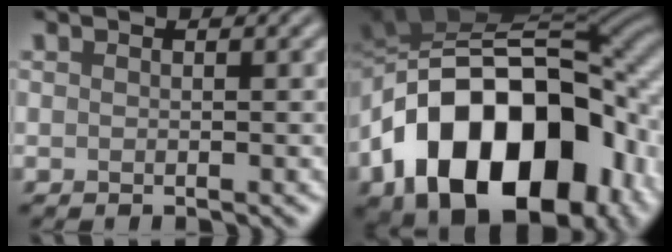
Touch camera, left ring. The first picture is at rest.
{"total": 18.8, "force": [-6.8, 12.4, 12.4], "torque": [-0.200, -0.010, -0.103]}